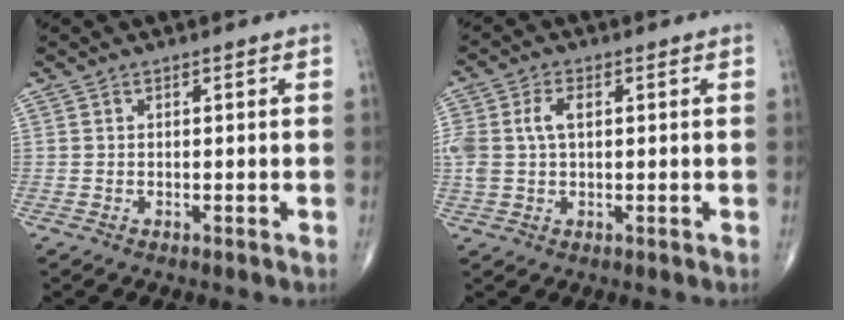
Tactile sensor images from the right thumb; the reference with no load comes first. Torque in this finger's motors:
{"motor_torque": [0.18, 0.06, 0.64, 0.14, 0.21]}